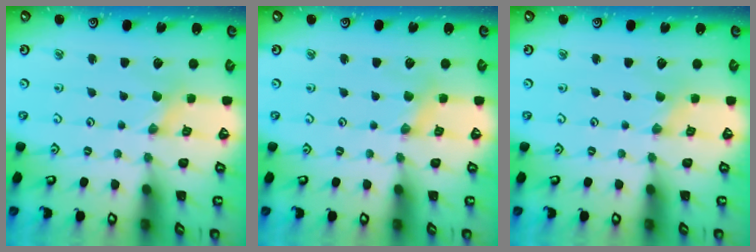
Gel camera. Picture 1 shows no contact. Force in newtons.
{"total": 2.5, "press": 2.5, "slide": 0.3}
{"total": 0.0}